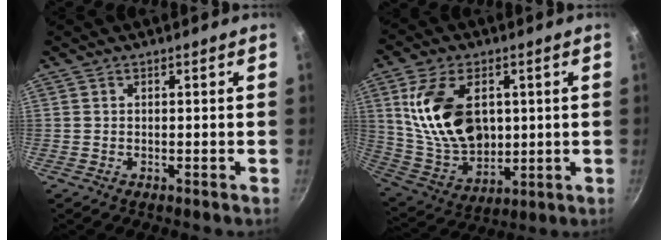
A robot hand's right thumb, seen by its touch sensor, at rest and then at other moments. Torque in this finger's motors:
{"motor_torque": [-0.69, 1.23, 1.47, 0.64, 0.20]}